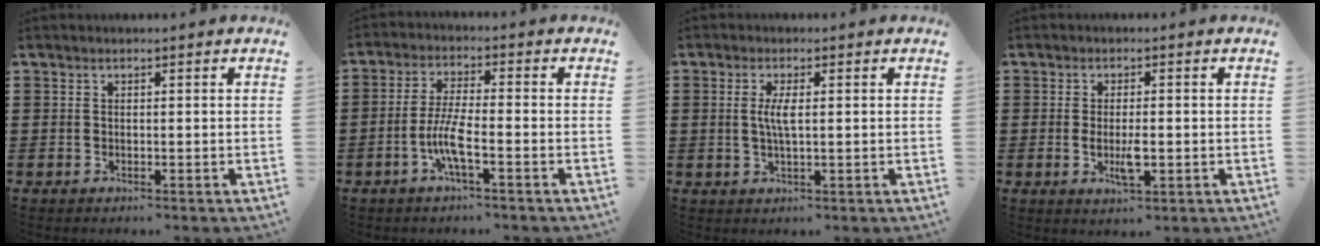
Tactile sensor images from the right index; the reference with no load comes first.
{"total": 6.1, "force": [-2.6, 1.1, 5.4], "torque": [-0.127, -0.013, -0.055]}
{"total": 3.1, "force": [0.3, 0.6, 3.0], "torque": [-0.059, 0.000, 0.003]}
{"total": 3.9, "force": [-0.7, 1.2, 3.7], "torque": [-0.071, -0.004, -0.013]}